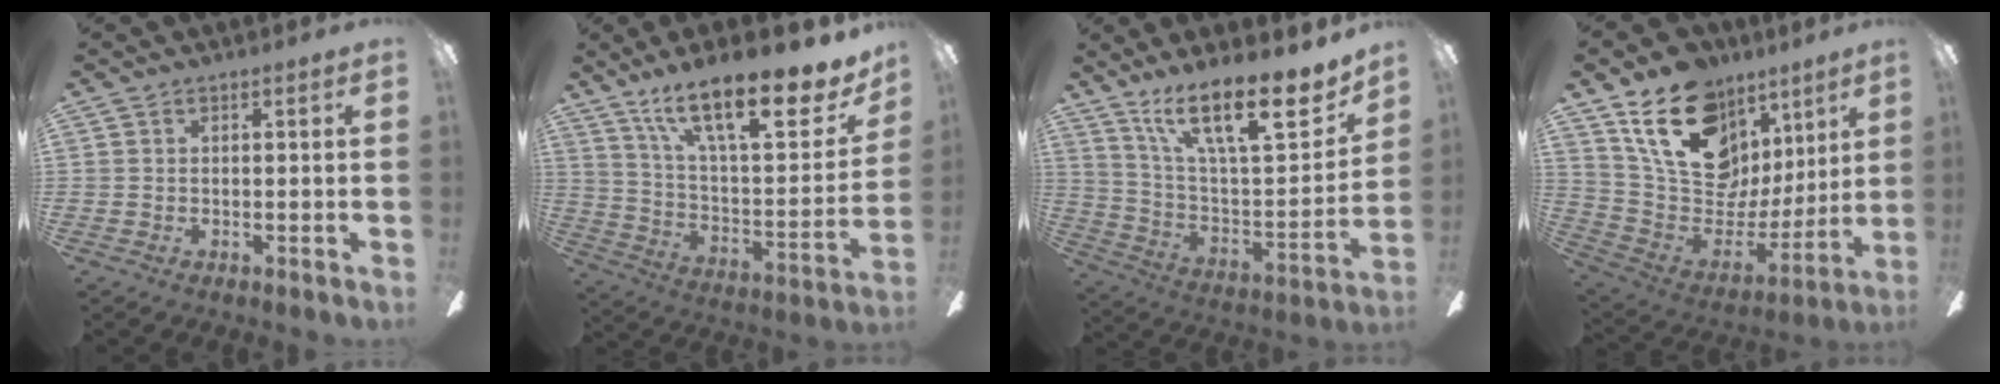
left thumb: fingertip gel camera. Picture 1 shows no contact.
{"total": 22.6, "force": [16.0, 6.7, 14.4], "torque": [-0.223, -0.103, 0.264]}
{"total": 21.4, "force": [14.8, 6.3, 14.1], "torque": [-0.224, -0.100, 0.246]}
{"total": 22.0, "force": [12.0, 14.2, 11.8], "torque": [-0.203, -0.061, 0.223]}